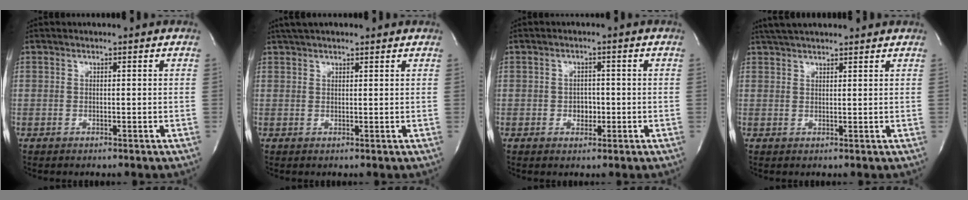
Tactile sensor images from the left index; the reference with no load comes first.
{"total": 5.0, "force": [4.1, 1.1, 2.6], "torque": [-0.043, 0.034, 0.069]}
{"total": 2.2, "force": [-0.5, 1.7, 1.3], "torque": [-0.016, 0.003, -0.007]}
{"total": 8.1, "force": [7.2, 1.2, 3.5], "torque": [-0.061, 0.037, 0.109]}